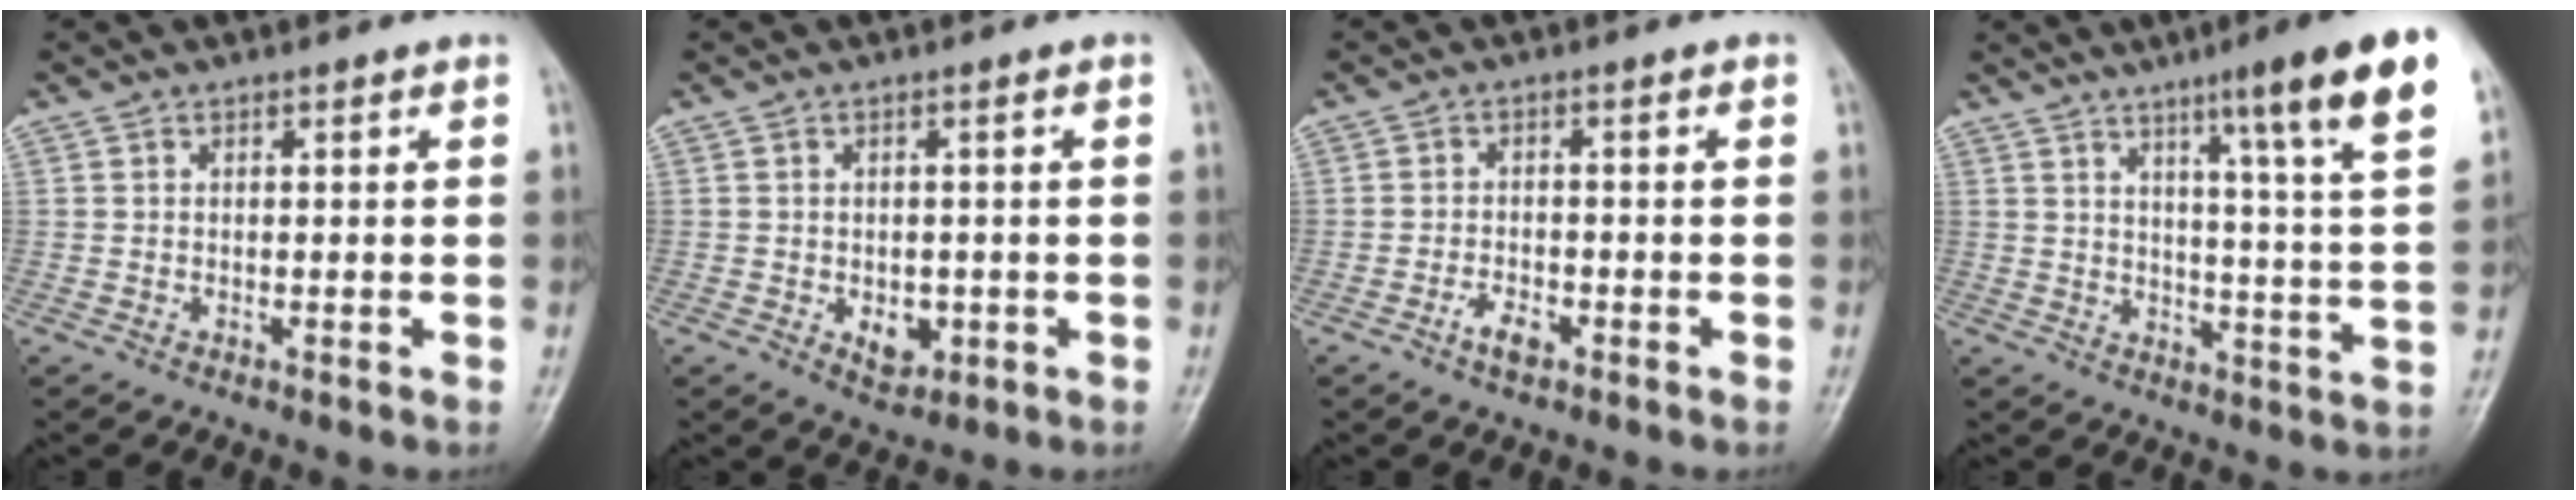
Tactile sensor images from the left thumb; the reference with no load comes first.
{"total": 4.2, "force": [-1.1, 2.9, 2.8], "torque": [-0.024, 0.002, -0.007]}
{"total": 3.1, "force": [-1.8, 1.4, 2.0], "torque": [-0.037, 0.010, -0.033]}
{"total": 17.0, "force": [9.8, 0.8, 13.9], "torque": [-0.183, -0.045, 0.127]}